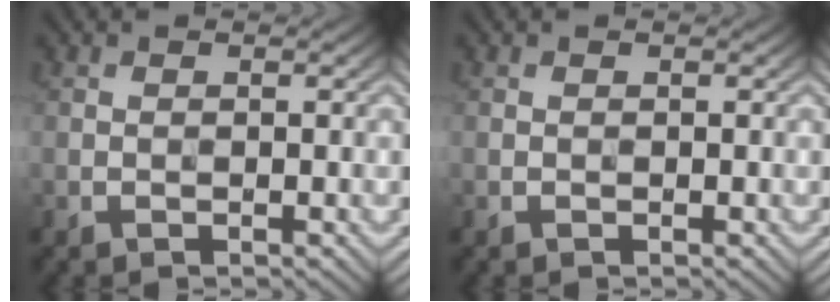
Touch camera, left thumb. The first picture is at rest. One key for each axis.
{"total": 0.0}